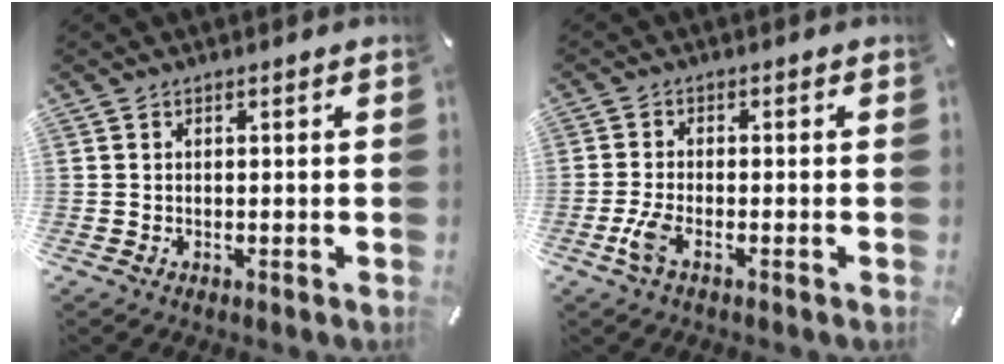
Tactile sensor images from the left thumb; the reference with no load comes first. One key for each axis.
{"total": 3.8, "fx": -1.7, "fy": 1.3, "fz": 3.2, "tx": -0.080, "ty": -0.004, "tz": -0.035}